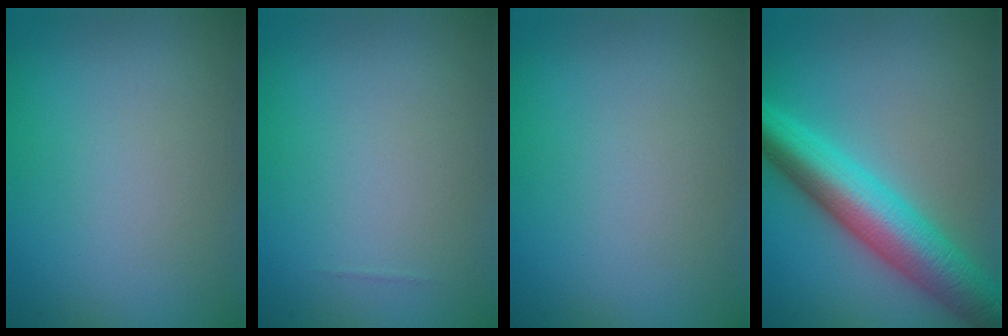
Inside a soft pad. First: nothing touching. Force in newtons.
{"total": 0.0}
{"total": 0.0}
{"total": 8.5, "press": 8.5, "slide": 0.2}